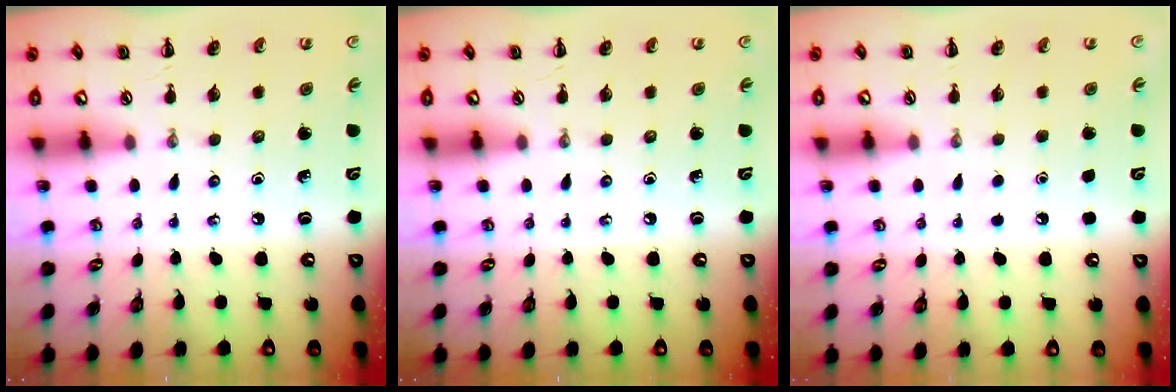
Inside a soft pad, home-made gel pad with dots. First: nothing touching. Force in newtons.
{"total": 0.0}
{"total": 1.6, "press": 1.6, "slide": 0.1}